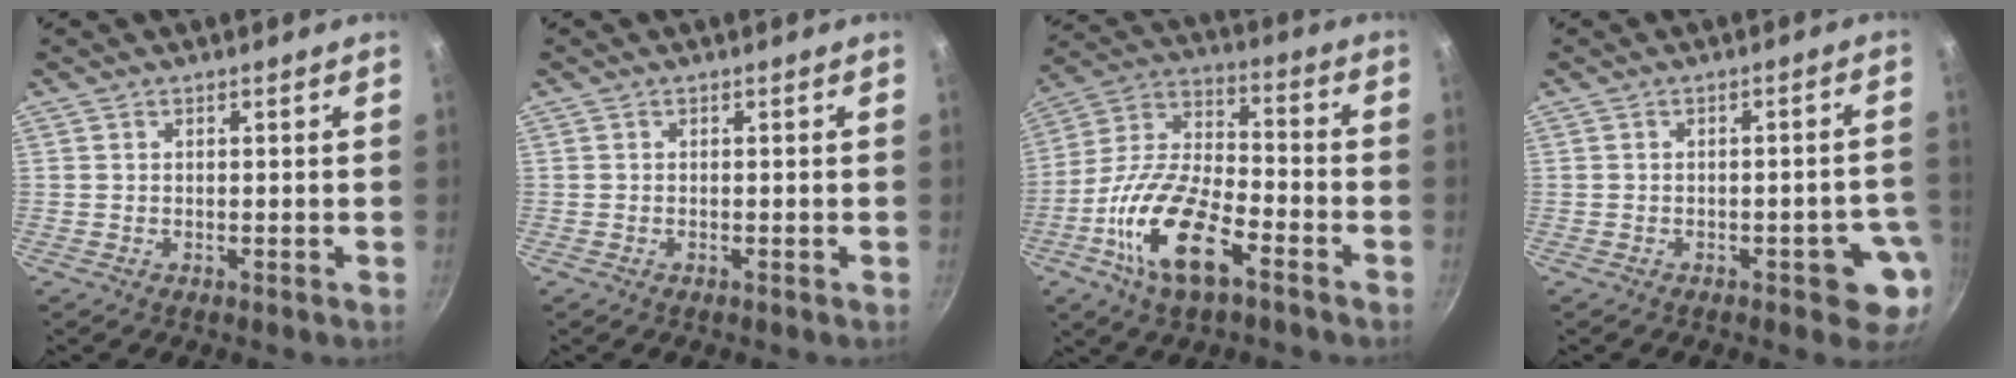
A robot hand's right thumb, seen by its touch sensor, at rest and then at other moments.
{"total": 0.0}
{"total": 18.5, "force": [-8.3, 8.1, 14.4], "torque": [-0.268, 0.043, -0.170]}
{"total": 6.1, "force": [-2.1, 2.8, 5.0], "torque": [-0.024, 0.024, -0.020]}